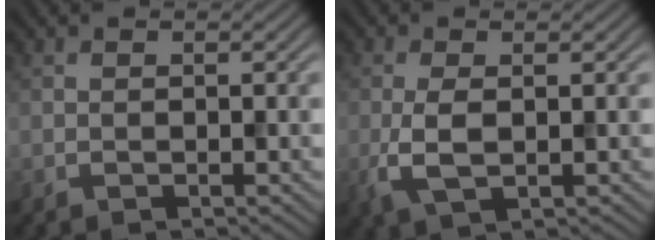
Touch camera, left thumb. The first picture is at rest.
{"total": 4.0, "force": [-0.3, 1.8, 3.6], "torque": [-0.090, -0.005, -0.008]}